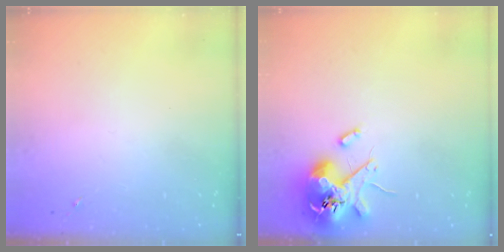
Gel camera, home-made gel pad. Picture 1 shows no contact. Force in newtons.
{"total": 12.3, "press": 12.2, "slide": 1.9}